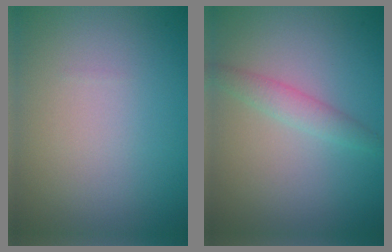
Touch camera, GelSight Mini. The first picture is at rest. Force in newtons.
{"total": 1.9, "press": 1.9, "slide": 0.1}